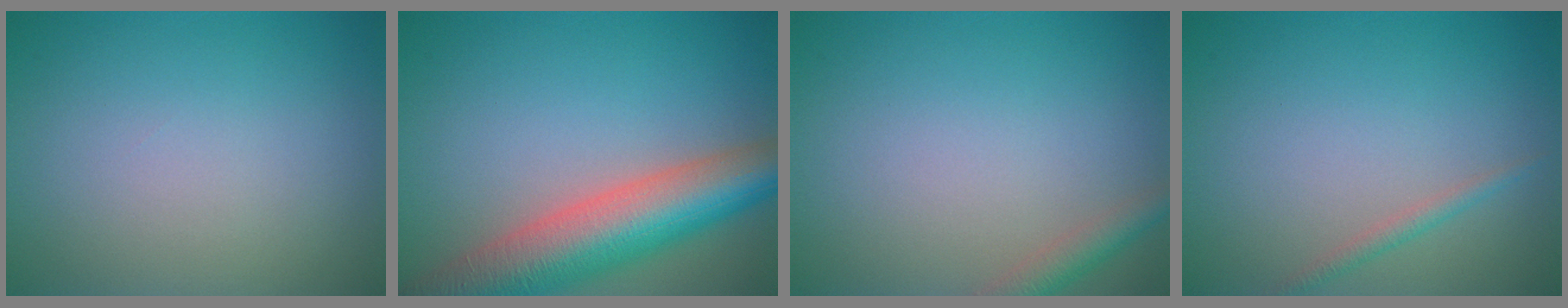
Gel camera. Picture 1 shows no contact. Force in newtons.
{"total": 10.0, "press": 10.0, "slide": 0.6}
{"total": 2.0, "press": 2.0, "slide": 0.1}
{"total": 1.1, "press": 1.1, "slide": 0.0}